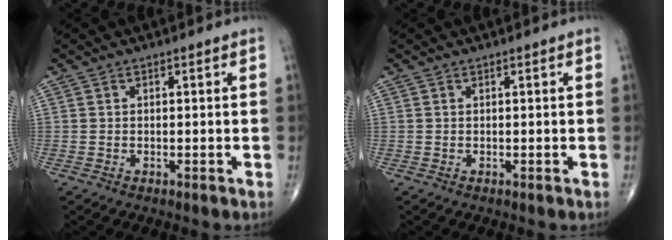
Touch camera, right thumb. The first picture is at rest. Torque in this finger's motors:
{"motor_torque": [-0.04, 0.24, -0.08, -0.02, 0.01]}